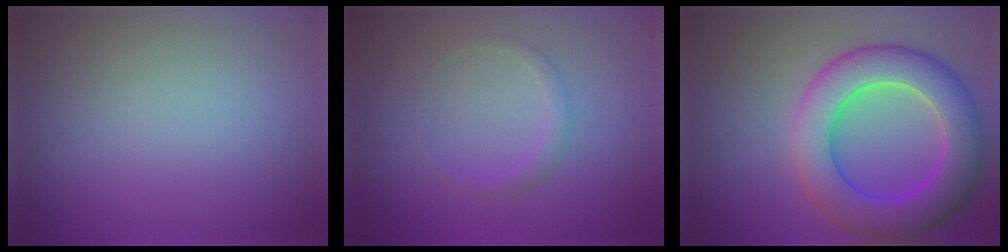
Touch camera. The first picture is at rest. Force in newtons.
{"total": 1.3, "press": 1.3, "slide": 0.0}
{"total": 8.4, "press": 8.4, "slide": 0.3}